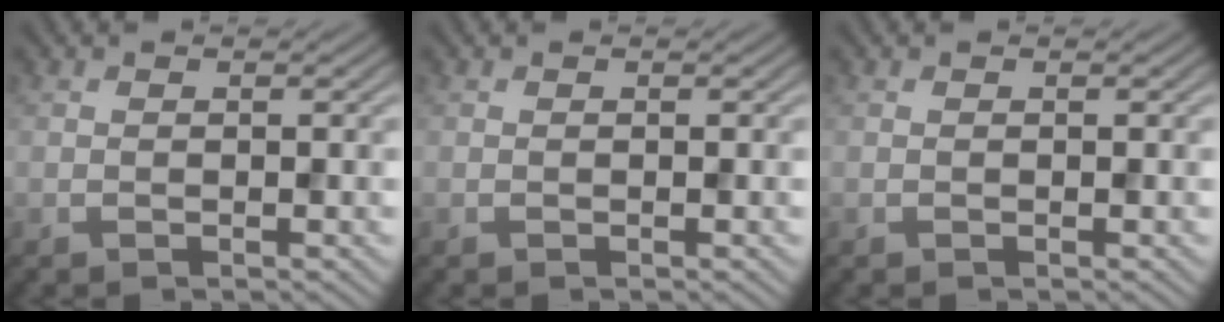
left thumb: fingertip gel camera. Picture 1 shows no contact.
{"total": 0.0}
{"total": 0.0}